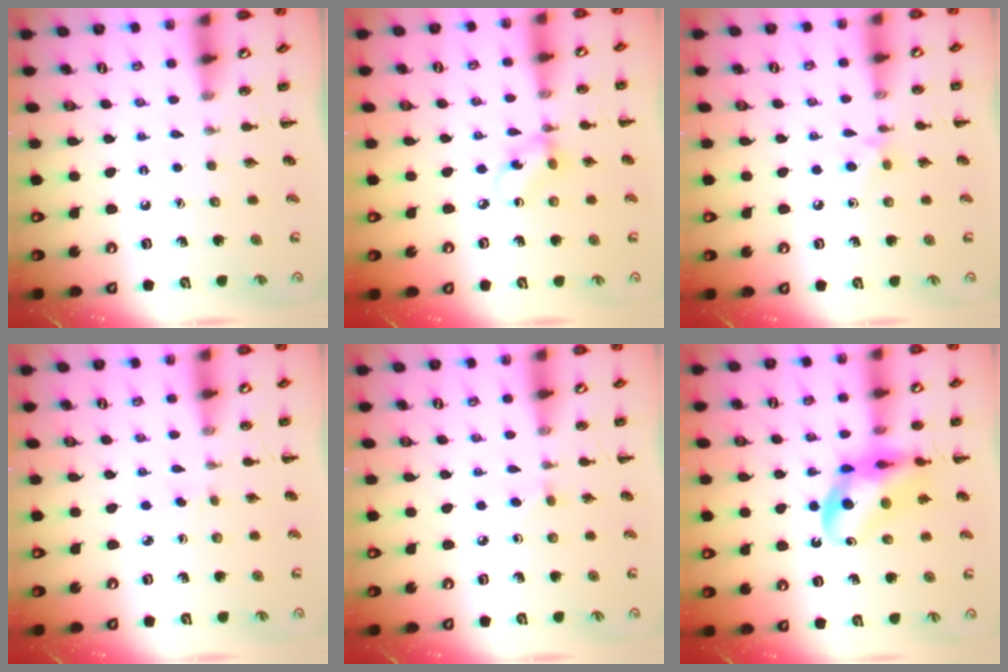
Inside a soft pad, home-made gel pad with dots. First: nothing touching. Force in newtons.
{"total": 5.2, "press": 5.2, "slide": 0.6}
{"total": 5.1, "press": 4.8, "slide": 1.8}
{"total": 1.7, "press": 1.5, "slide": 0.8}
{"total": 3.8, "press": 3.5, "slide": 1.5}
{"total": 13.7, "press": 13.2, "slide": 3.6}